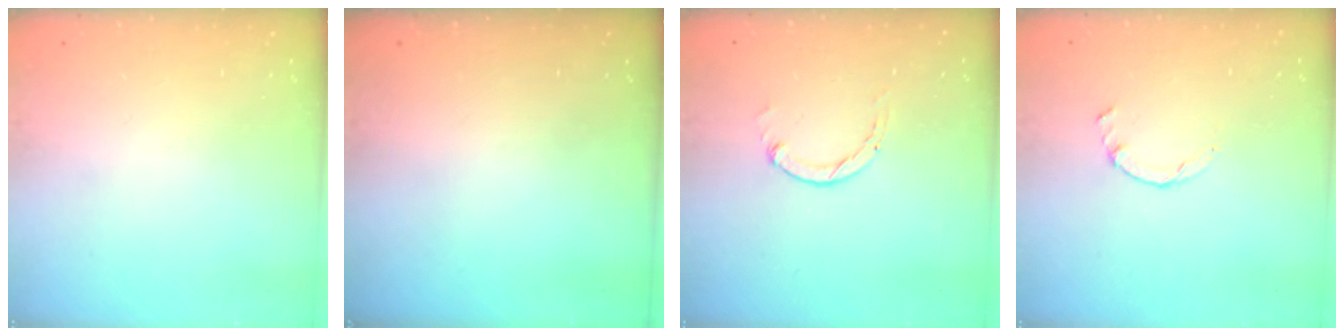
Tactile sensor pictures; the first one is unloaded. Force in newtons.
{"total": 0.0}
{"total": 1.2, "press": 1.2, "slide": 0.3}
{"total": 0.9, "press": 0.9, "slide": 0.3}